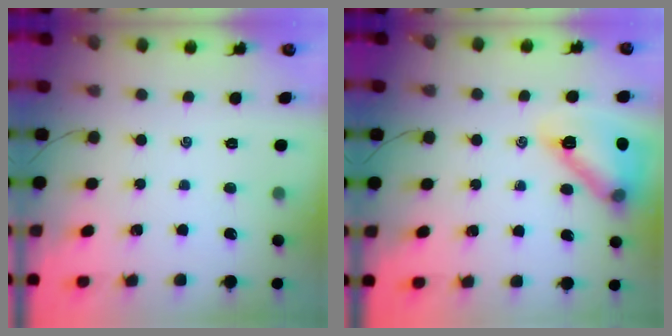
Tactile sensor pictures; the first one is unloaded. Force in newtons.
{"total": 15.2, "press": 15.1, "slide": 1.7}